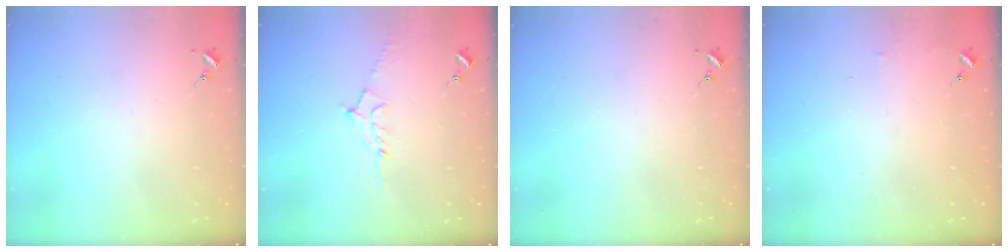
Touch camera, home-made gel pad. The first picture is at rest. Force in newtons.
{"total": 7.9, "press": 7.9, "slide": 1.0}
{"total": 0.0}
{"total": 3.2, "press": 3.2, "slide": 0.3}